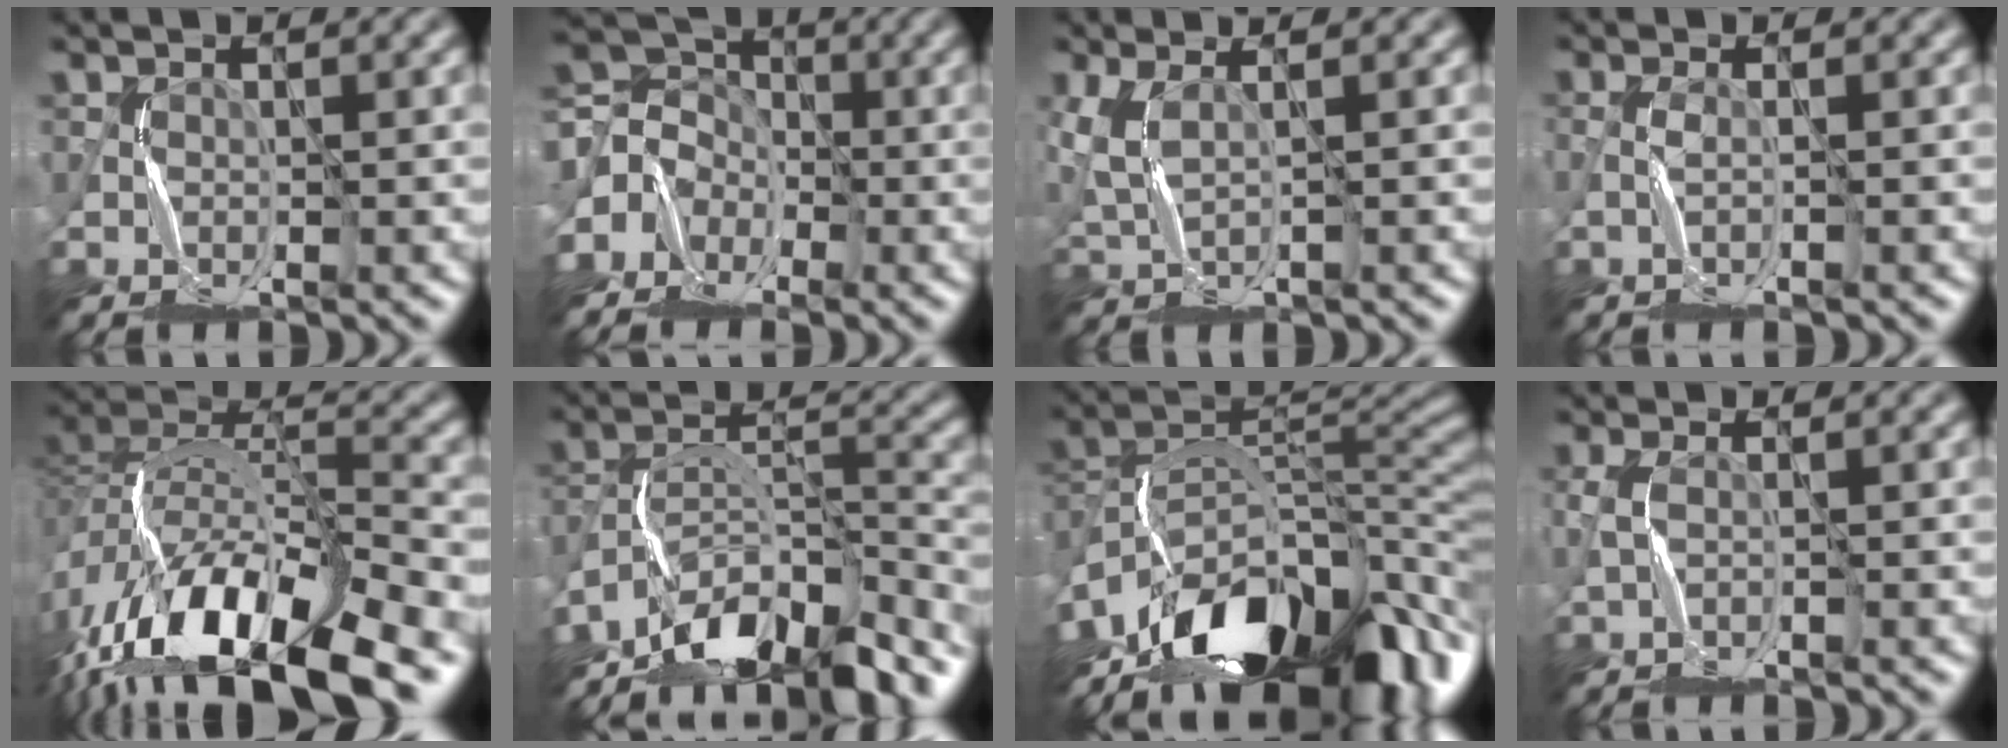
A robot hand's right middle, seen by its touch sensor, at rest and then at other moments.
{"total": 4.1, "force": [-1.7, 3.6, 0.6], "torque": [-0.003, 0.015, -0.056]}
{"total": 2.9, "force": [0.9, 1.1, 2.5], "torque": [-0.072, 0.002, 0.023]}
{"total": 0.8, "force": [-0.6, -0.1, 0.5], "torque": [-0.010, 0.004, -0.015]}
{"total": 16.0, "force": [-10.3, 6.1, 10.6], "torque": [-0.213, 0.009, -0.190]}
{"total": 12.2, "force": [-10.2, 3.4, 5.7], "torque": [-0.090, 0.012, -0.183]}
{"total": 15.2, "force": [-10.7, 6.7, 8.5], "torque": [-0.158, 0.018, -0.182]}
{"total": 0.8, "force": [-0.5, 0.1, 0.7], "torque": [-0.016, 0.005, -0.012]}